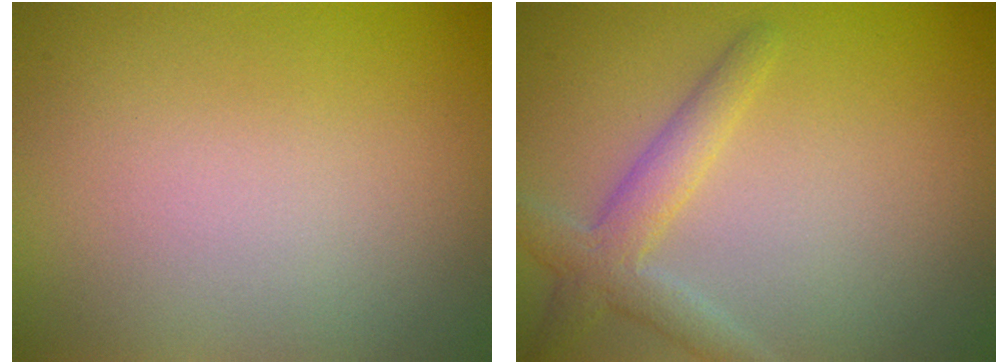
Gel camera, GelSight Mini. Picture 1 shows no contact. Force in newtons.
{"total": 3.0, "press": 3.0, "slide": 0.1}